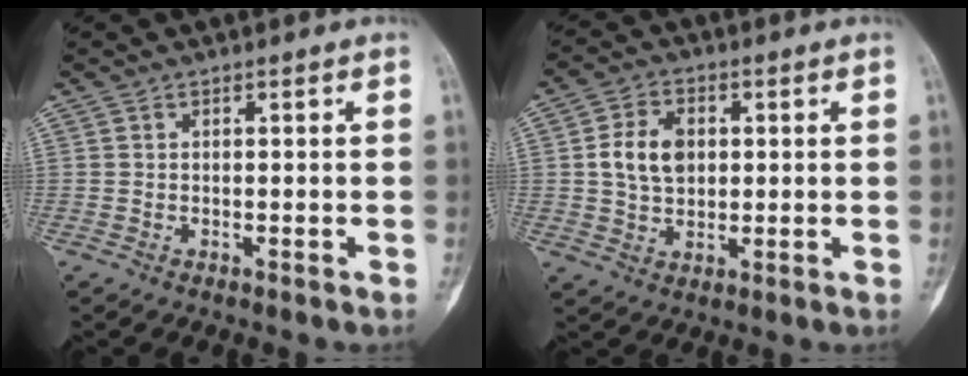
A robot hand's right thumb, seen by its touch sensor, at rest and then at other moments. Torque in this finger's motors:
{"motor_torque": [0.00, 0.90, 0.17, -0.15, 0.04]}